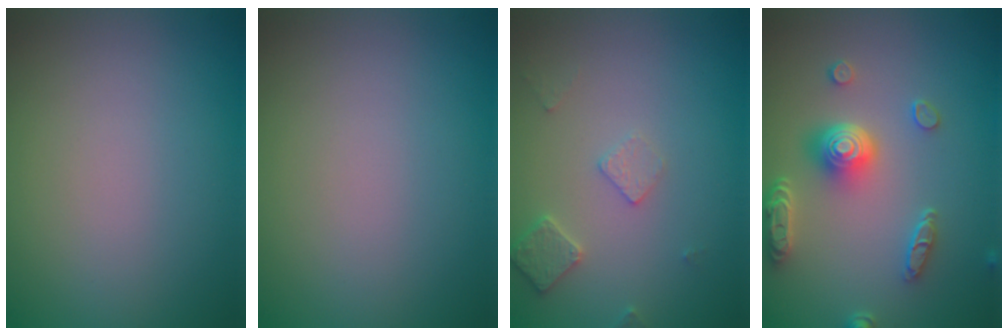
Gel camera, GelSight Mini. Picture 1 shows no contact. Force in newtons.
{"total": 0.0}
{"total": 2.1, "press": 2.1, "slide": 0.3}
{"total": 5.0, "press": 4.0, "slide": 3.1}